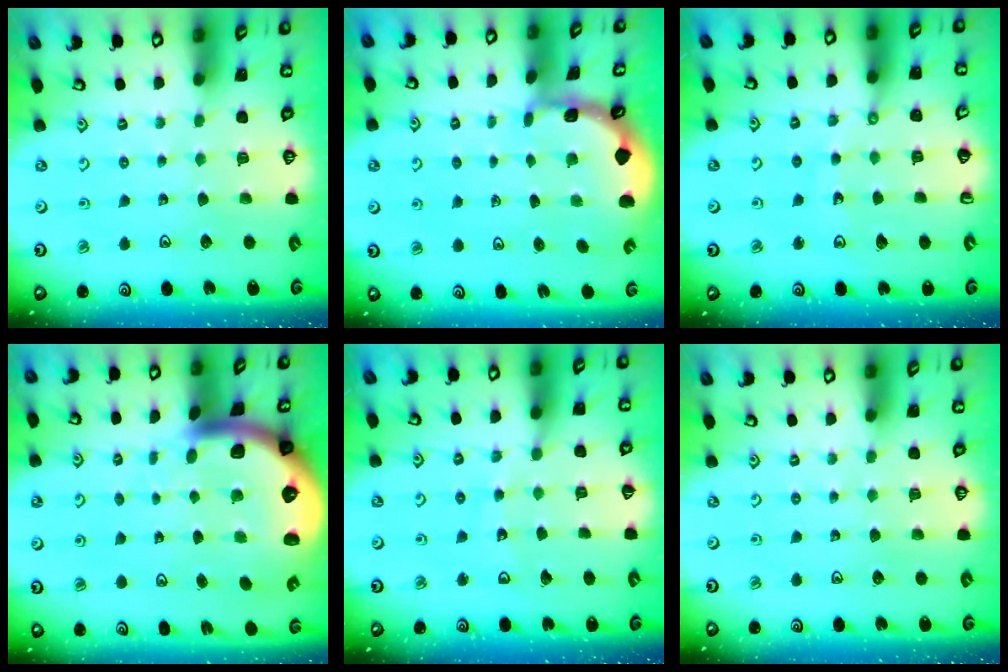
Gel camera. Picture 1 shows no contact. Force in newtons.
{"total": 1.5, "press": 1.5, "slide": 0.2}
{"total": 8.8, "press": 8.8, "slide": 1.2}
{"total": 7.9, "press": 7.8, "slide": 1.1}
{"total": 8.6, "press": 8.5, "slide": 1.1}
{"total": 0.0}